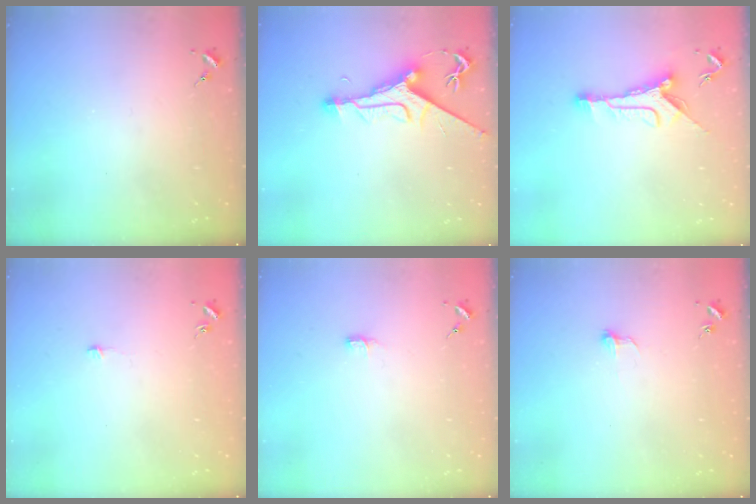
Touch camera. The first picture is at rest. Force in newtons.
{"total": 10.5, "press": 10.5, "slide": 0.8}
{"total": 10.6, "press": 10.6, "slide": 0.8}
{"total": 3.5, "press": 3.5, "slide": 0.3}
{"total": 3.9, "press": 3.9, "slide": 0.4}
{"total": 5.3, "press": 5.2, "slide": 0.4}